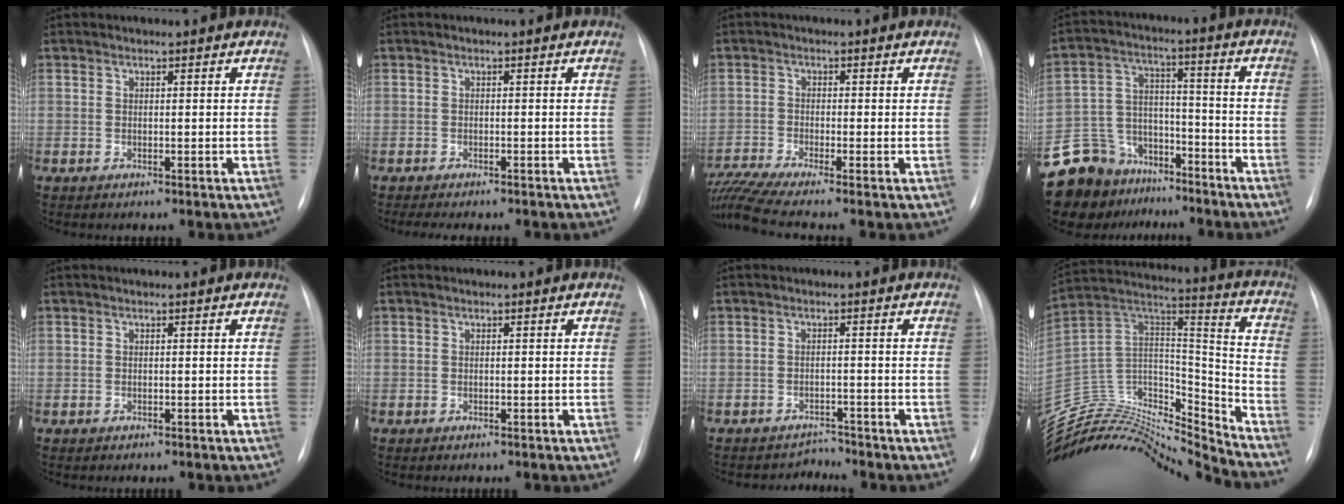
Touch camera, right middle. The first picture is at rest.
{"total": 5.6, "force": [-4.8, 1.3, 2.7], "torque": [-0.034, -0.005, -0.059]}
{"total": 7.0, "force": [-6.0, -1.7, 3.2], "torque": [-0.076, -0.012, -0.110]}
{"total": 16.0, "force": [-12.5, 9.4, 3.1], "torque": [-0.082, 0.052, -0.208]}
{"total": 0.0}
{"total": 0.0}
{"total": 2.4, "force": [-2.0, -0.1, -1.3], "torque": [0.022, -0.002, -0.028]}
{"total": 24.5, "force": [-24.0, 2.7, 4.2], "torque": [-0.085, 0.057, -0.395]}